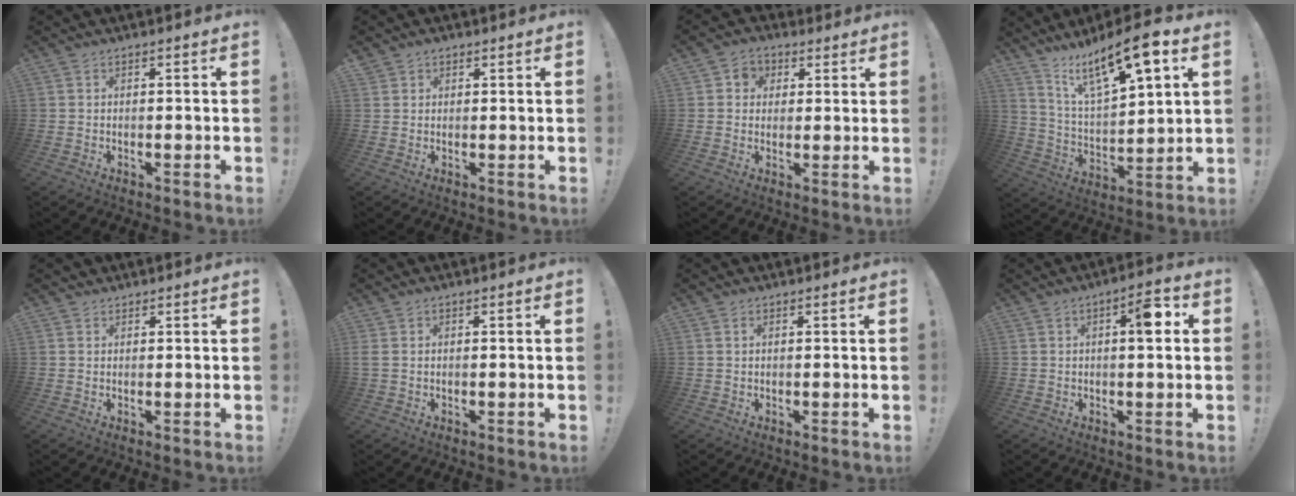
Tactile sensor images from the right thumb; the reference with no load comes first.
{"total": 1.8, "force": [1.2, 1.3, 0.1], "torque": [0.000, -0.004, 0.023]}
{"total": 5.3, "force": [0.9, 5.1, 1.2], "torque": [-0.011, 0.002, 0.019]}
{"total": 15.5, "force": [10.2, 4.0, 10.9], "torque": [-0.191, -0.064, 0.167]}
{"total": 1.2, "force": [0.9, 0.7, 0.1], "torque": [0.000, -0.003, 0.017]}
{"total": 1.1, "force": [0.3, 0.5, 0.9], "torque": [-0.022, 0.002, 0.007]}
{"total": 0.6, "force": [0.3, 0.3, 0.4], "torque": [-0.006, 0.000, 0.005]}
{"total": 6.9, "force": [1.7, 2.1, 6.3], "torque": [-0.085, 0.000, 0.017]}